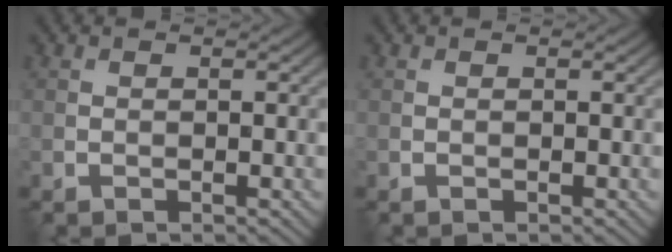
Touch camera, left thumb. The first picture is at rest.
{"total": 0.0}